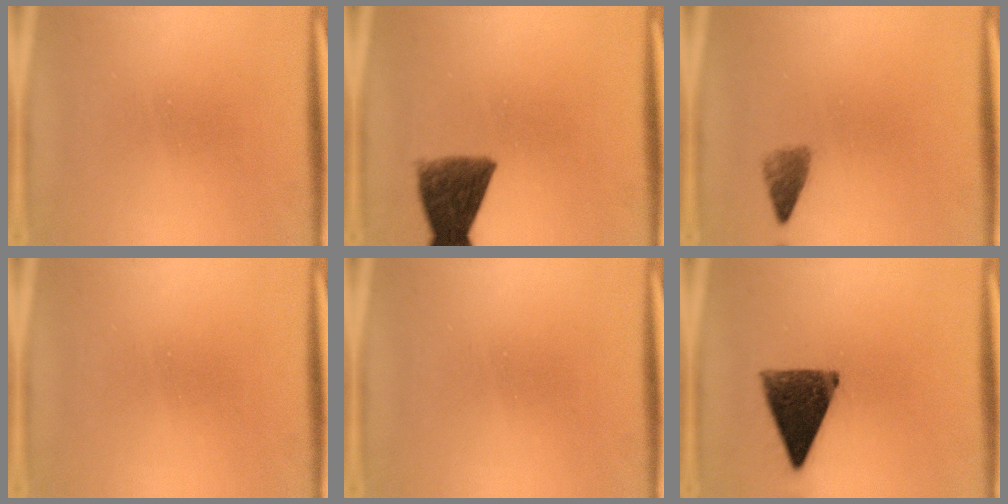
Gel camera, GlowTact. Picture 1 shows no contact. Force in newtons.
{"total": 8.4}
{"total": 2.2}
{"total": 0.0}
{"total": 0.0}
{"total": 11.2}